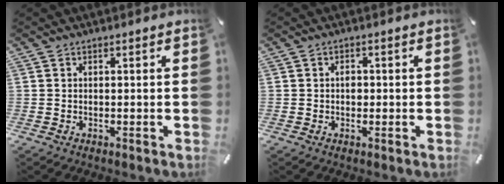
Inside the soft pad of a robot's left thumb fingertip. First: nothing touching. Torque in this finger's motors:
{"motor_torque": [0.52, 0.30, 0.31, 0.18, 0.01]}